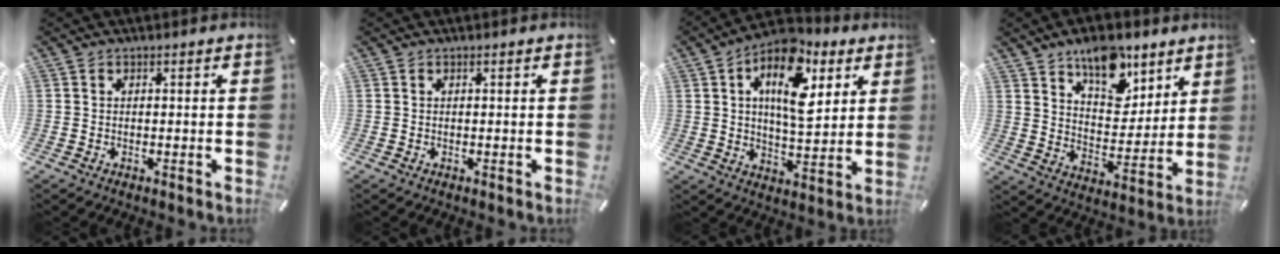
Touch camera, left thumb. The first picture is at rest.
{"total": 0.0}
{"total": 16.0, "force": [7.1, 8.3, 11.7], "torque": [-0.179, -0.019, 0.122]}
{"total": 14.5, "force": [10.3, 8.0, 6.2], "torque": [-0.079, -0.072, 0.186]}